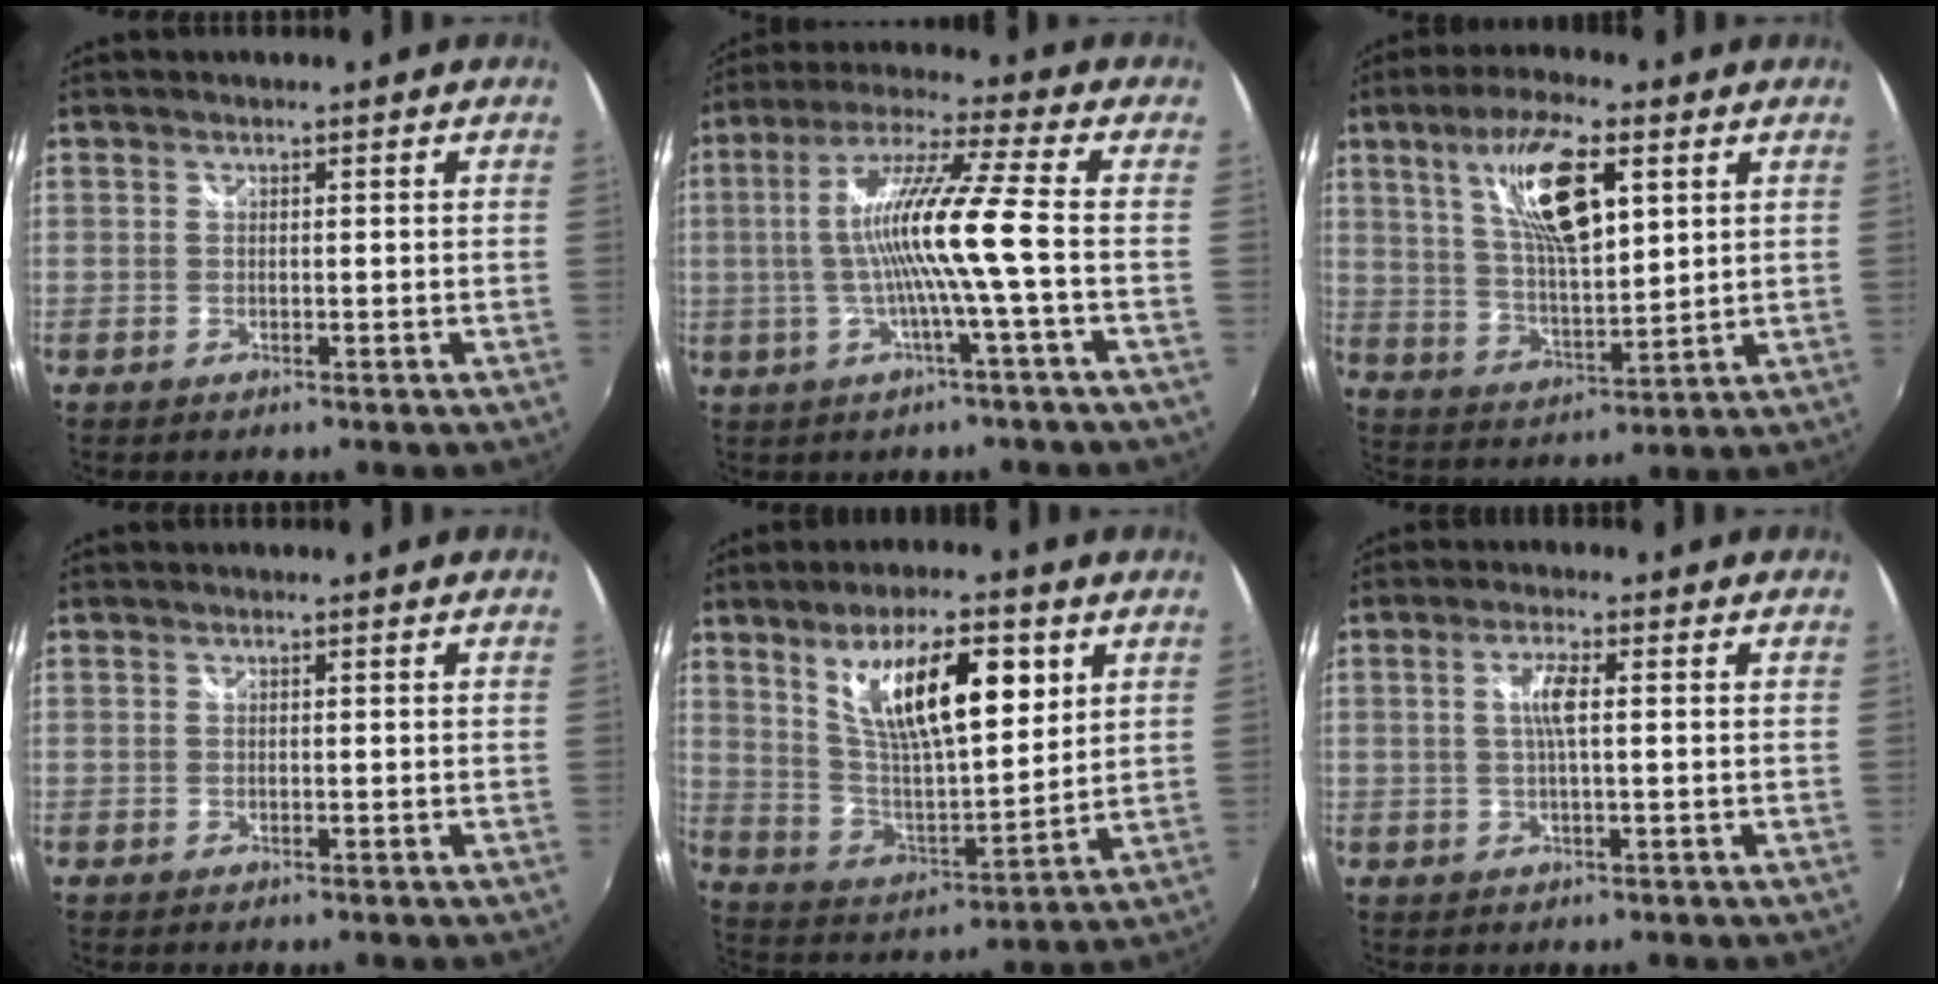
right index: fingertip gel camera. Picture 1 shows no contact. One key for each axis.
{"total": 12.2, "fx": -1.6, "fy": -1.6, "fz": 12.0, "tx": -0.220, "ty": 0.003, "tz": -0.026}
{"total": 13.9, "fx": 5.9, "fy": 4.5, "fz": 11.8, "tx": -0.213, "ty": 0.008, "tz": 0.113}
{"total": 0.0}
{"total": 17.1, "fx": 7.4, "fy": 5.6, "fz": 14.4, "tx": -0.240, "ty": 0.001, "tz": 0.142}
{"total": 3.8, "fx": 0.4, "fy": 0.4, "fz": 3.7, "tx": -0.072, "ty": 0.001, "tz": 0.007}